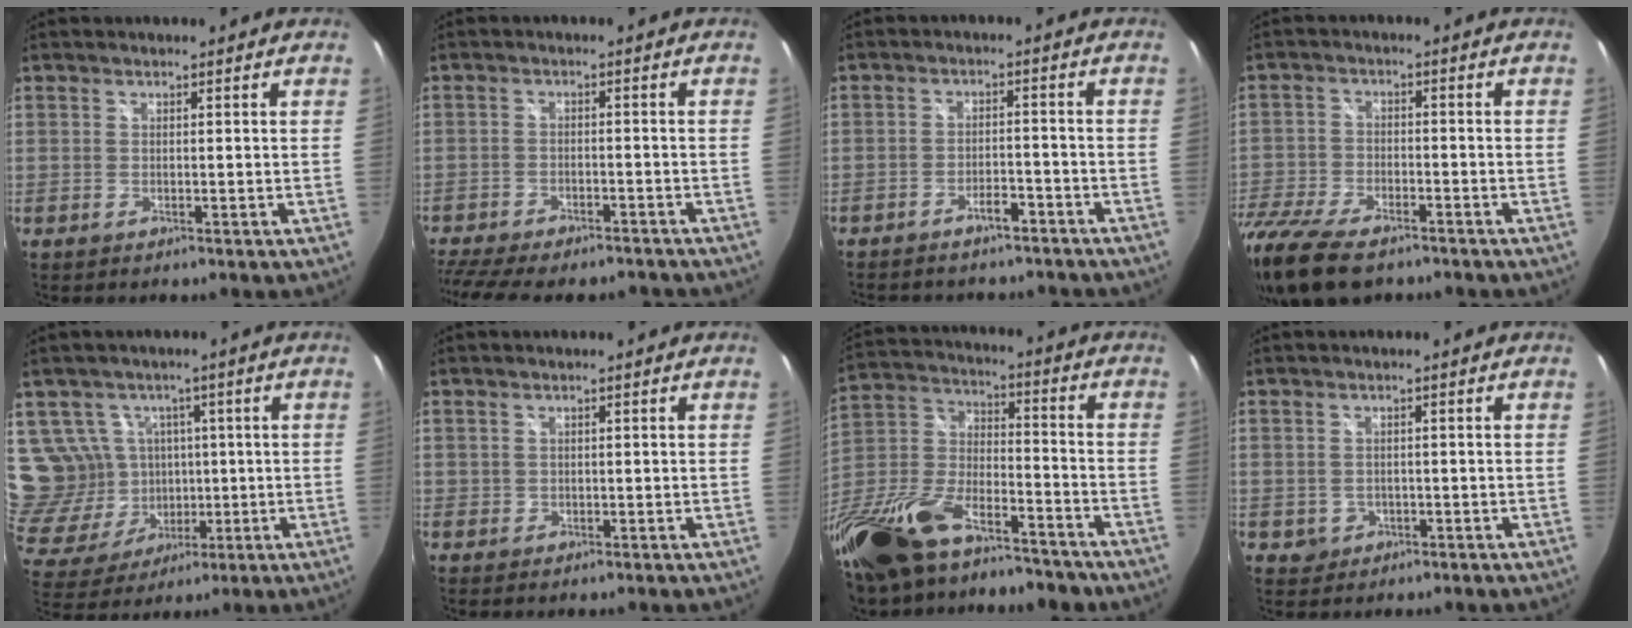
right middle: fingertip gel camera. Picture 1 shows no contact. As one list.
[{"total": 15.3, "force": [-12.9, 4.7, 6.9], "torque": [-0.160, -0.026, -0.192]}, {"total": 7.6, "force": [-6.5, 2.9, 2.7], "torque": [-0.064, 0.008, -0.085]}, {"total": 17.8, "force": [-13.0, 7.8, 9.3], "torque": [-0.238, -0.040, -0.237]}, {"total": 13.3, "force": [3.1, 11.6, 5.6], "torque": [-0.142, -0.002, 0.082]}, {"total": 0.7, "force": [0.1, 0.6, 0.0], "torque": [0.002, 0.001, 0.001]}, {"total": 26.8, "force": [-18.6, 12.1, 15.0], "torque": [-0.338, -0.016, -0.313]}, {"total": 2.5, "force": [-0.5, 2.3, 0.6], "torque": [-0.015, 0.000, -0.002]}]